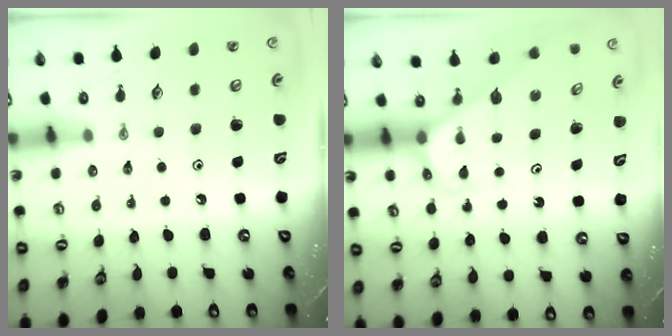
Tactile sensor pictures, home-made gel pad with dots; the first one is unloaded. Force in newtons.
{"total": 3.2, "press": 3.2, "slide": 0.2}